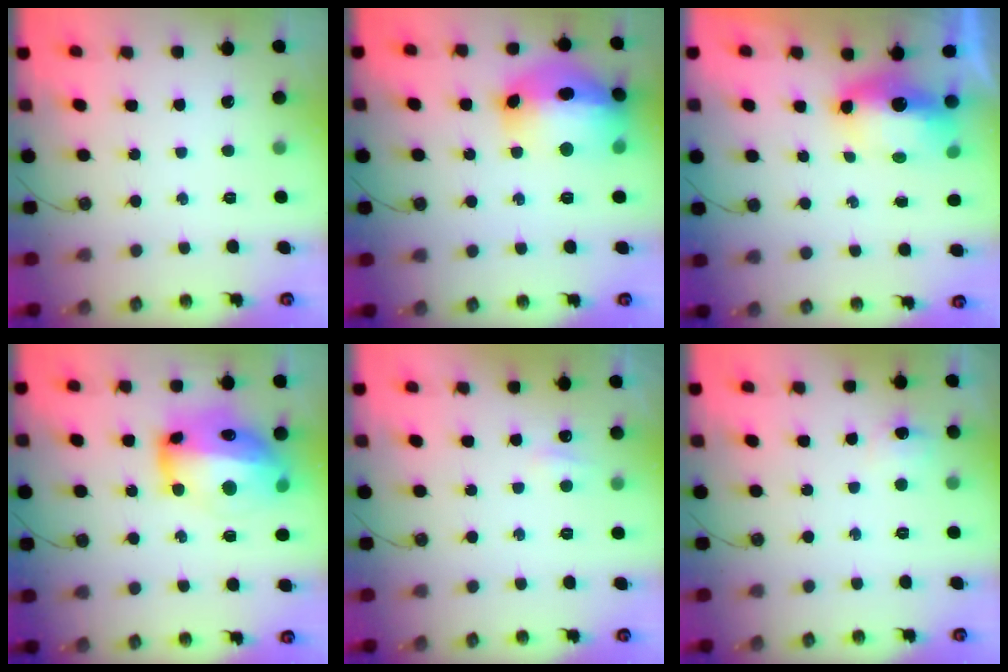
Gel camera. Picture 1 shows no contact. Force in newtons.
{"total": 21.2, "press": 21.1, "slide": 2.0}
{"total": 7.9, "press": 7.9, "slide": 0.8}
{"total": 20.1, "press": 20.0, "slide": 2.2}
{"total": 3.7, "press": 3.7, "slide": 0.5}
{"total": 6.8, "press": 6.8, "slide": 0.8}